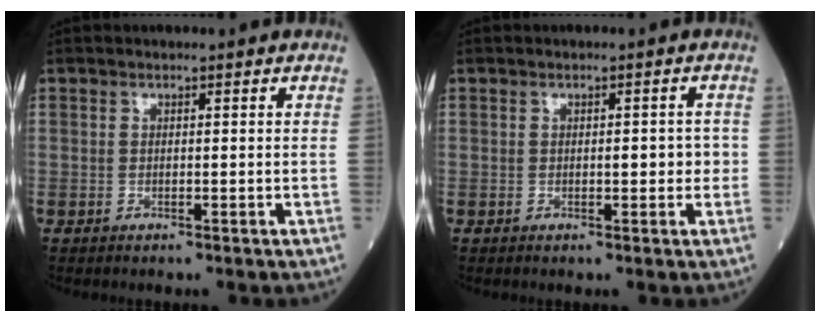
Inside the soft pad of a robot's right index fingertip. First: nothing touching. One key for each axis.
{"total": 2.8, "fx": -0.3, "fy": 1.3, "fz": 2.5, "tx": -0.028, "ty": 0.007, "tz": -0.005}